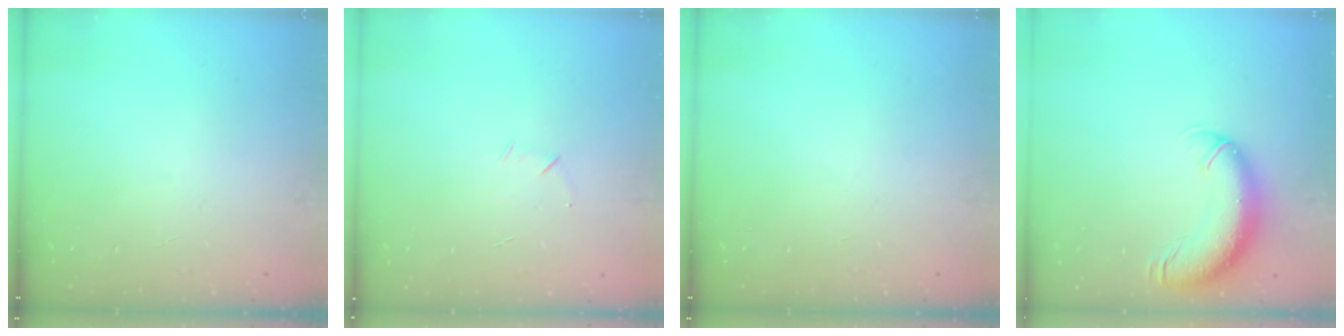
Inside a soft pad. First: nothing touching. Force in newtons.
{"total": 3.5, "press": 3.4, "slide": 0.9}
{"total": 0.0}
{"total": 13.0, "press": 12.7, "slide": 2.9}